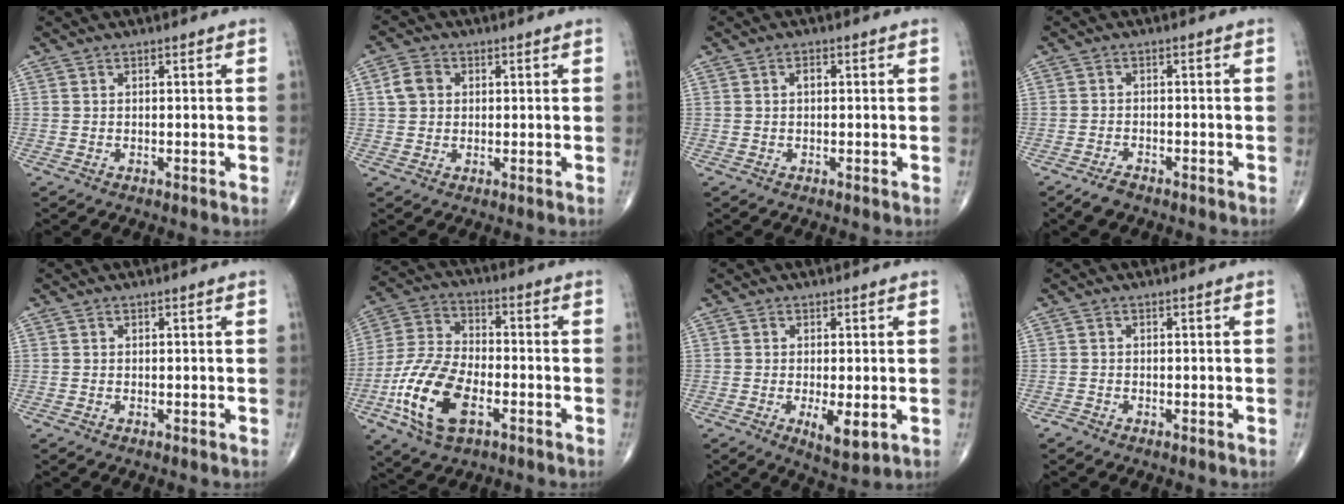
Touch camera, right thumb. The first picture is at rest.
{"total": 4.2, "force": [0.9, 3.5, 2.2], "torque": [-0.034, 0.006, 0.013]}
{"total": 1.4, "force": [0.2, 0.8, 1.1], "torque": [-0.016, 0.005, 0.000]}
{"total": 2.7, "force": [-2.2, 1.1, 1.2], "torque": [-0.027, 0.007, -0.038]}
{"total": 0.0}
{"total": 16.0, "force": [-6.0, 8.2, 12.4], "torque": [-0.253, 0.021, -0.115]}
{"total": 5.7, "force": [-1.4, 2.0, 5.1], "torque": [-0.083, -0.016, -0.018]}
{"total": 0.7, "force": [-0.6, 0.3, 0.0], "torque": [-0.002, 0.001, -0.016]}